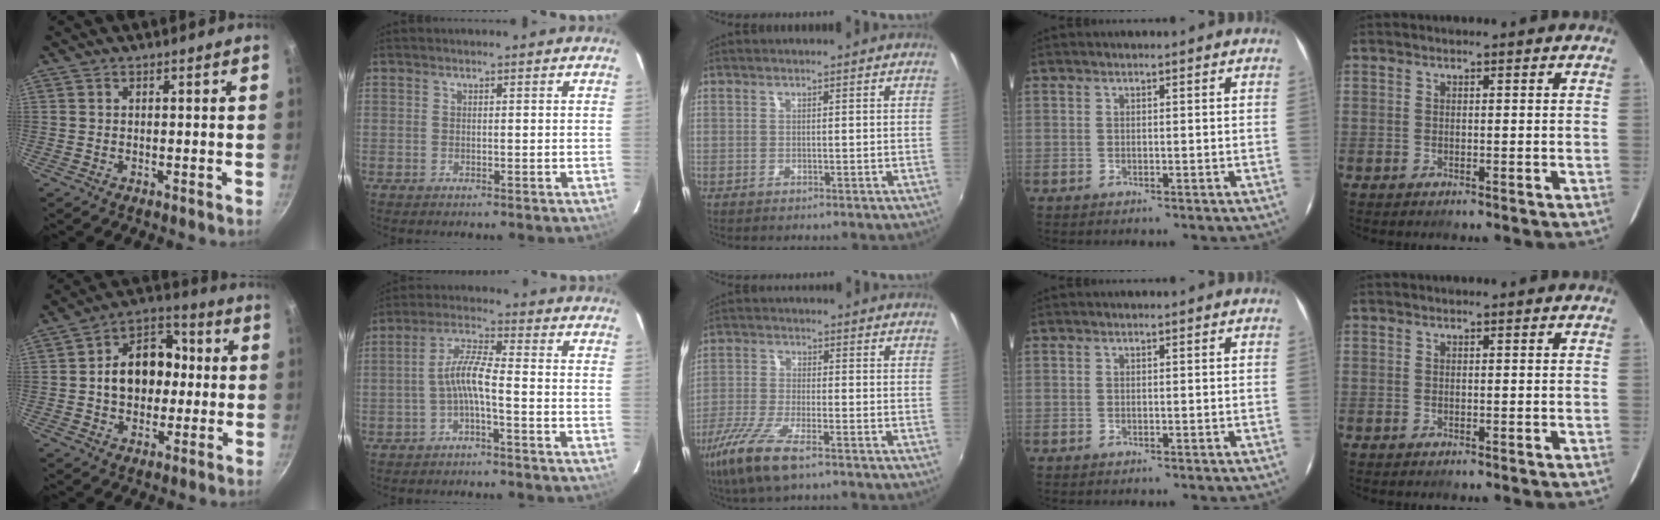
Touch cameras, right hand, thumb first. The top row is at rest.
{"thumb": {"total": 14.2, "force": [0.3, 10.8, 9.2], "torque": [-0.101, 0.031, -0.007]}, "index": {"total": 5.4, "force": [-2.2, 0.5, 4.9], "torque": [-0.113, 0.016, -0.041]}, "middle": {"total": 9.8, "force": [-6.3, 2.3, 7.3], "torque": [-0.167, -0.025, -0.125]}}